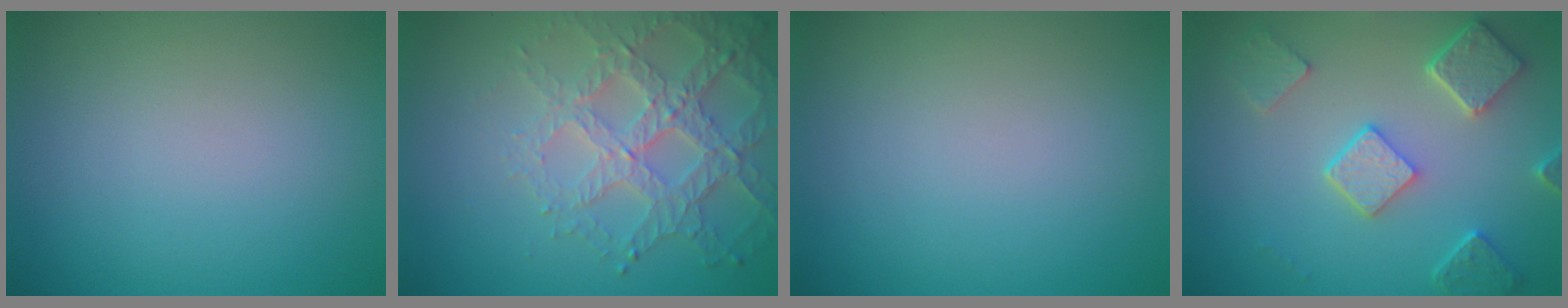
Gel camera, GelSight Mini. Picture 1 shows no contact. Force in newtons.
{"total": 4.7, "press": 4.2, "slide": 2.2}
{"total": 0.0}
{"total": 4.9, "press": 4.0, "slide": 2.9}